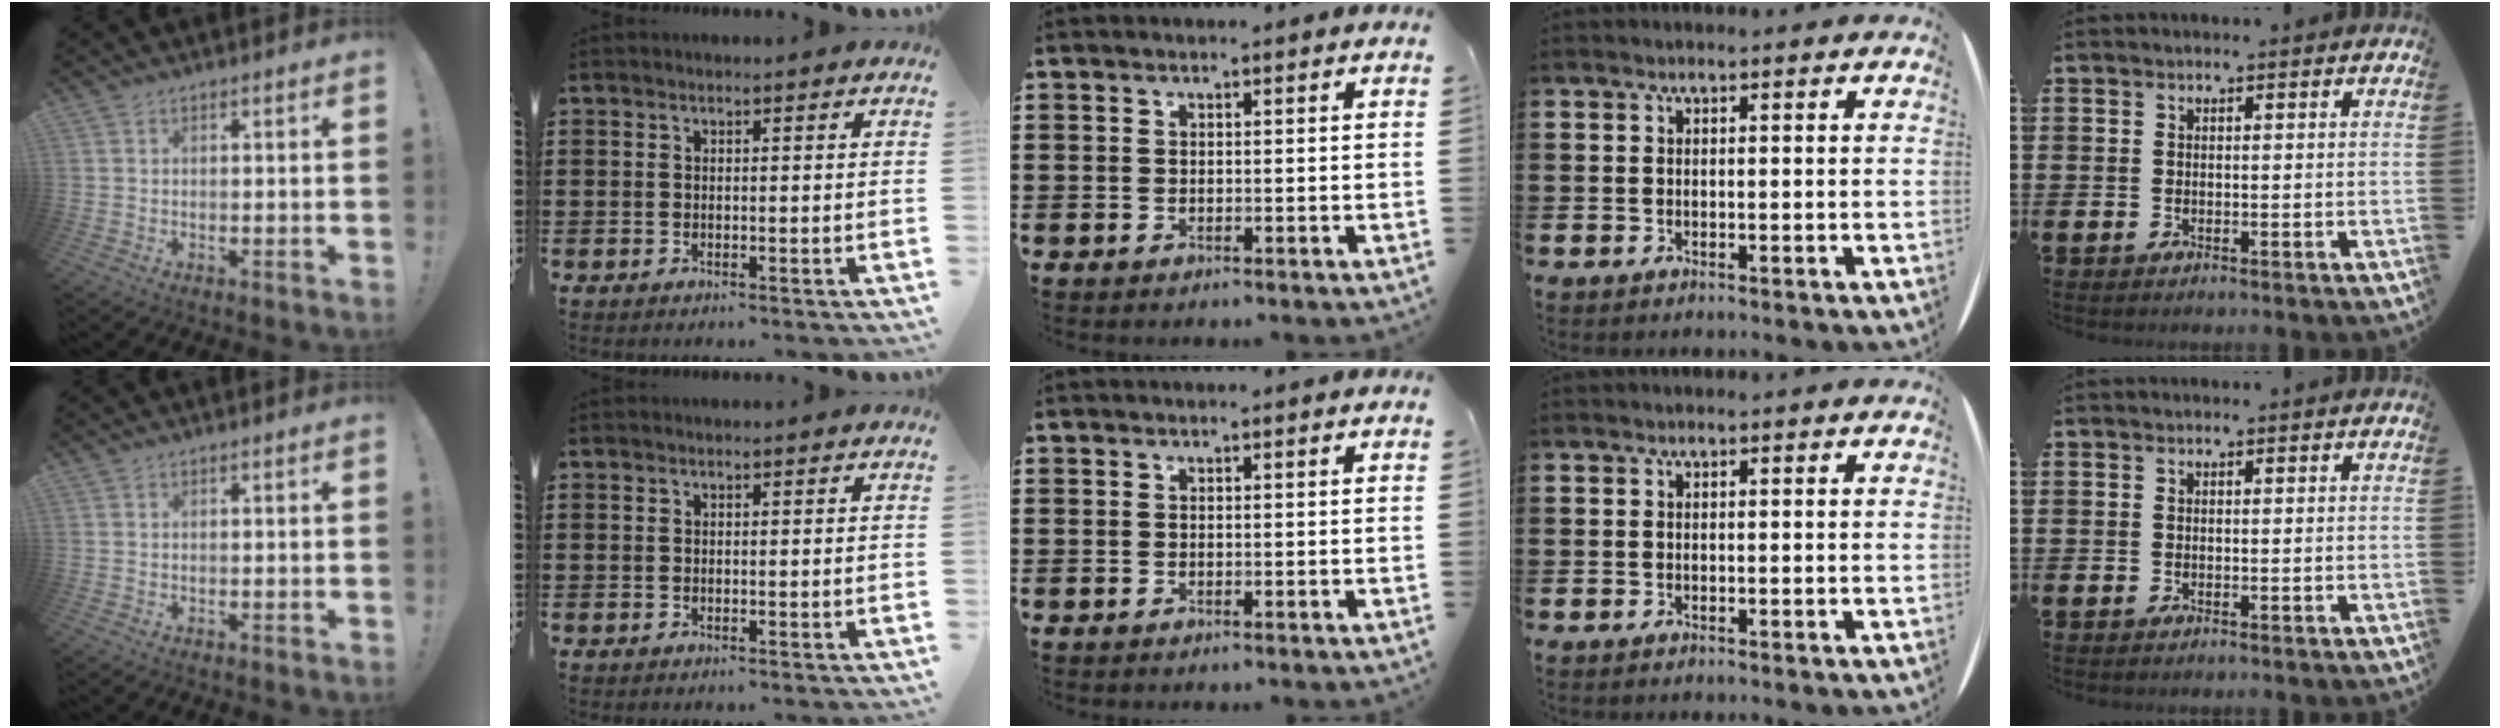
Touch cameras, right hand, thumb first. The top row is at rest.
{}